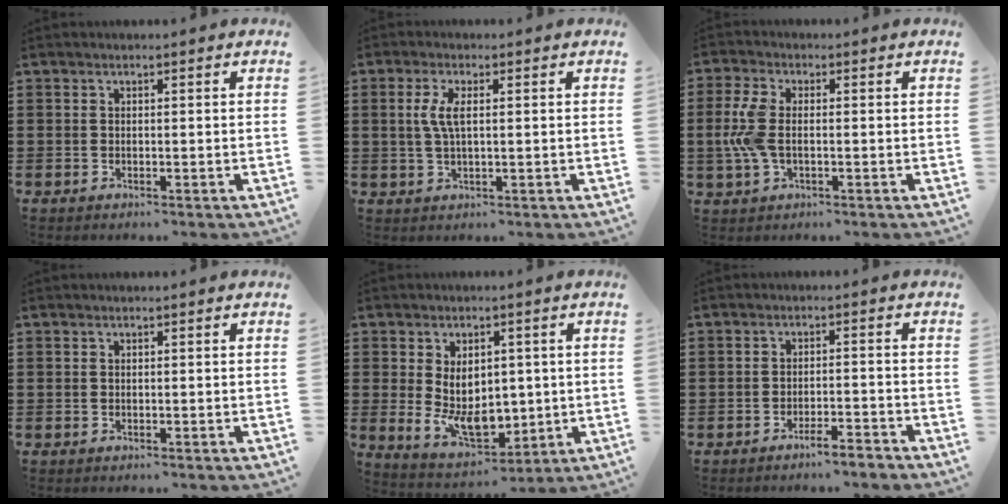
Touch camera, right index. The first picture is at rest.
{"total": 4.0, "force": [0.7, 1.3, 3.7], "torque": [-0.082, 0.005, 0.007]}
{"total": 6.1, "force": [-0.4, 3.2, 5.2], "torque": [-0.139, -0.007, -0.016]}
{"total": 0.0}
{"total": 8.4, "force": [0.0, 5.8, 6.1], "torque": [-0.097, 0.002, -0.002]}
{"total": 2.9, "force": [-2.7, 0.0, 1.0], "torque": [-0.019, 0.003, -0.053]}